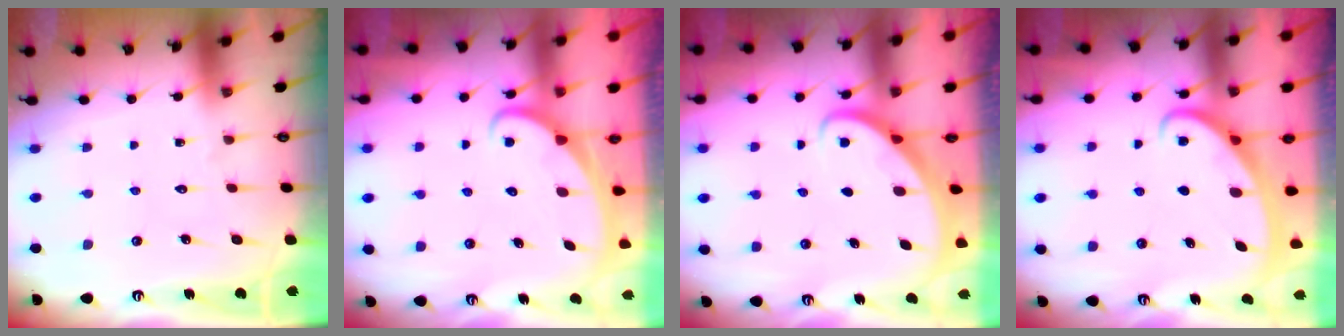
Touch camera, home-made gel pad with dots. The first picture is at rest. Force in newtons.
{"total": 2.5, "press": 2.5, "slide": 0.3}
{"total": 2.6, "press": 2.6, "slide": 0.2}
{"total": 2.6, "press": 2.6, "slide": 0.3}